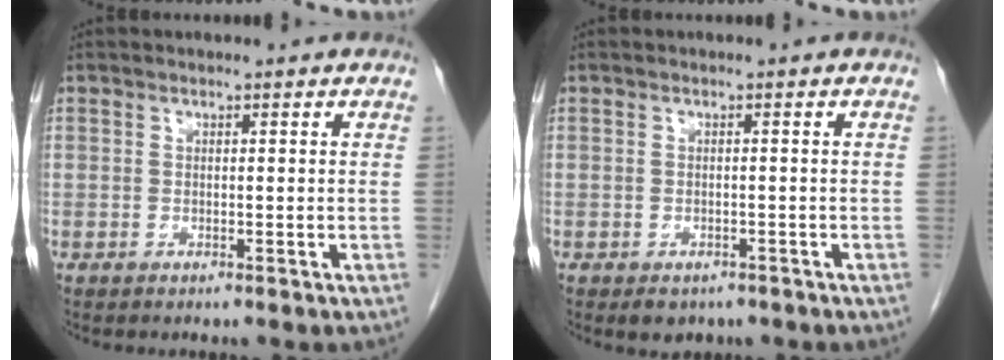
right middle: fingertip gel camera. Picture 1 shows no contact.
{"total": 3.1, "force": [-2.3, 1.9, 1.0], "torque": [-0.009, 0.000, -0.023]}